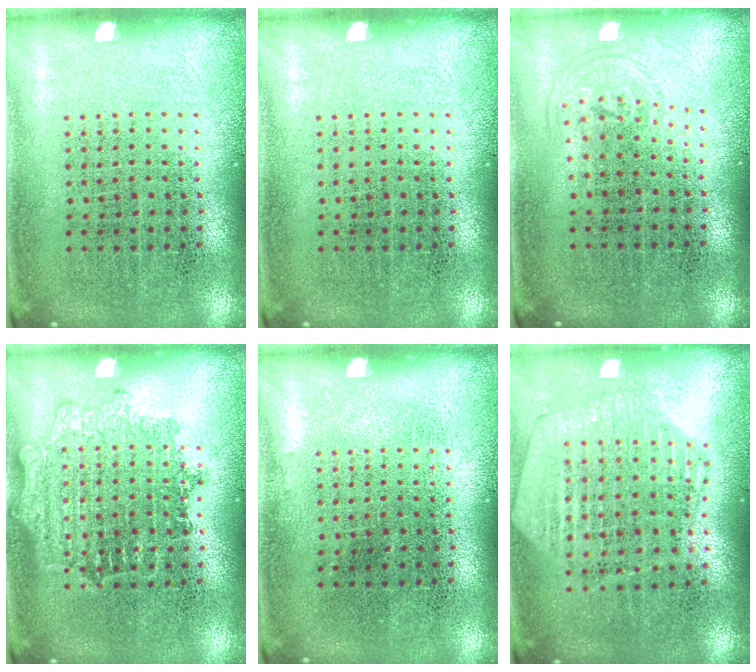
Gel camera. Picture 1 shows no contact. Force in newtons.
{"total": 0.0}
{"total": 0.8, "press": 0.6, "slide": 0.6}
{"total": 1.2, "press": 1.2, "slide": 0.2}
{"total": 0.0}
{"total": 1.2, "press": 1.2, "slide": 0.2}